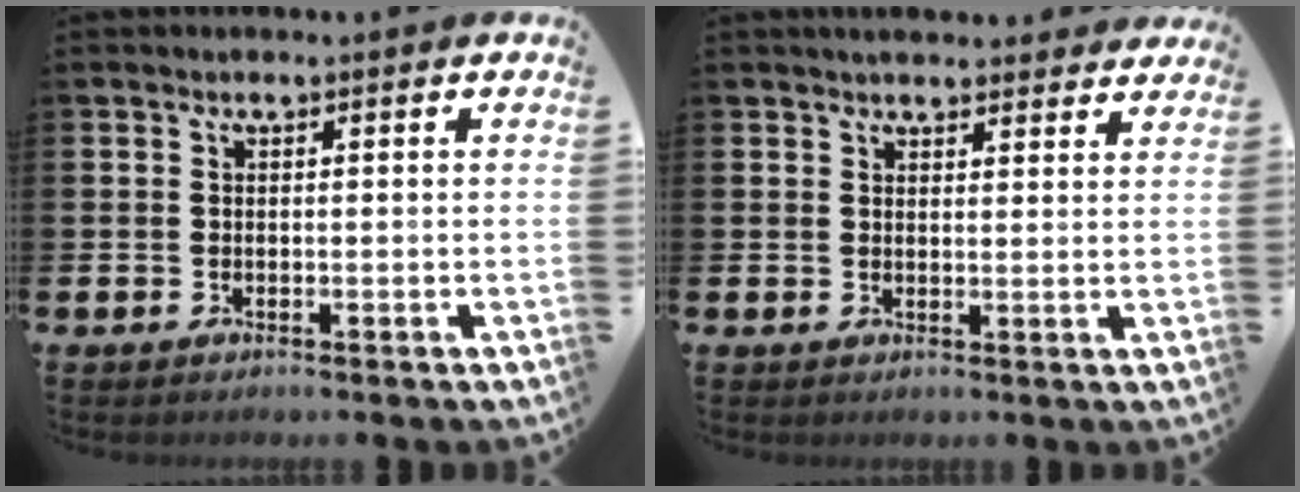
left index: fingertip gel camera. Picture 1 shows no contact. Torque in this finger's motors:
{"motor_torque": [0.92, -1.22, 0.16, 0.02]}